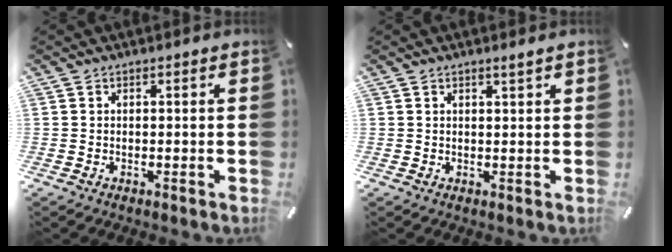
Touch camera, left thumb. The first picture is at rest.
{"total": 1.3, "force": [1.0, 0.1, 0.9], "torque": [-0.018, -0.001, 0.017]}